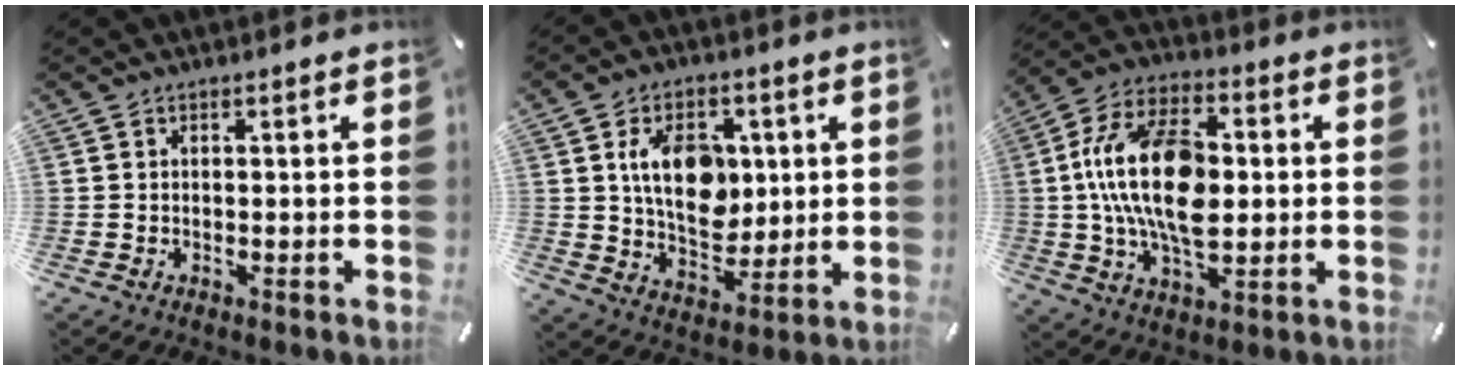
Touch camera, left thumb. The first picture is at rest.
{"total": 13.3, "force": [2.9, 9.4, 9.0], "torque": [-0.148, 0.005, 0.052]}
{"total": 19.5, "force": [0.3, 11.4, 15.8], "torque": [-0.323, 0.003, -0.001]}